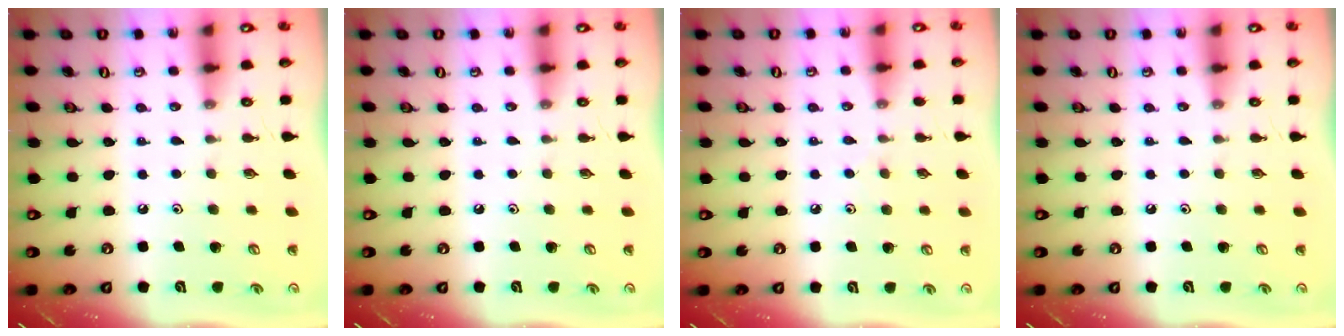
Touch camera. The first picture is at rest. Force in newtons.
{"total": 0.0}
{"total": 4.2, "press": 4.2, "slide": 0.6}
{"total": 0.0}